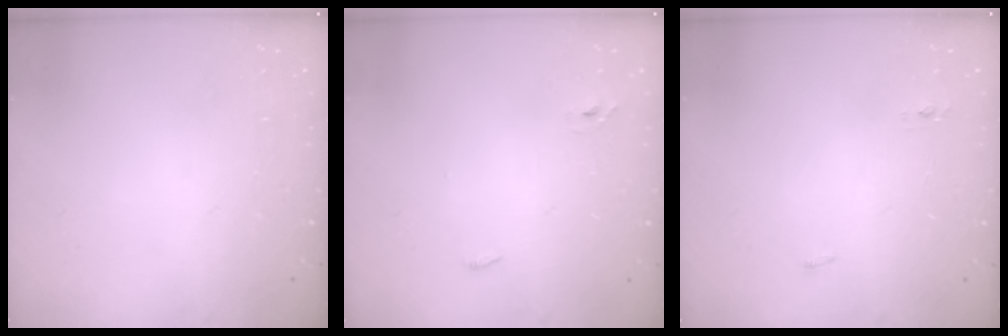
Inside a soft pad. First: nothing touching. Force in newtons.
{"total": 2.7, "press": 2.6, "slide": 0.9}
{"total": 3.2, "press": 3.0, "slide": 1.0}